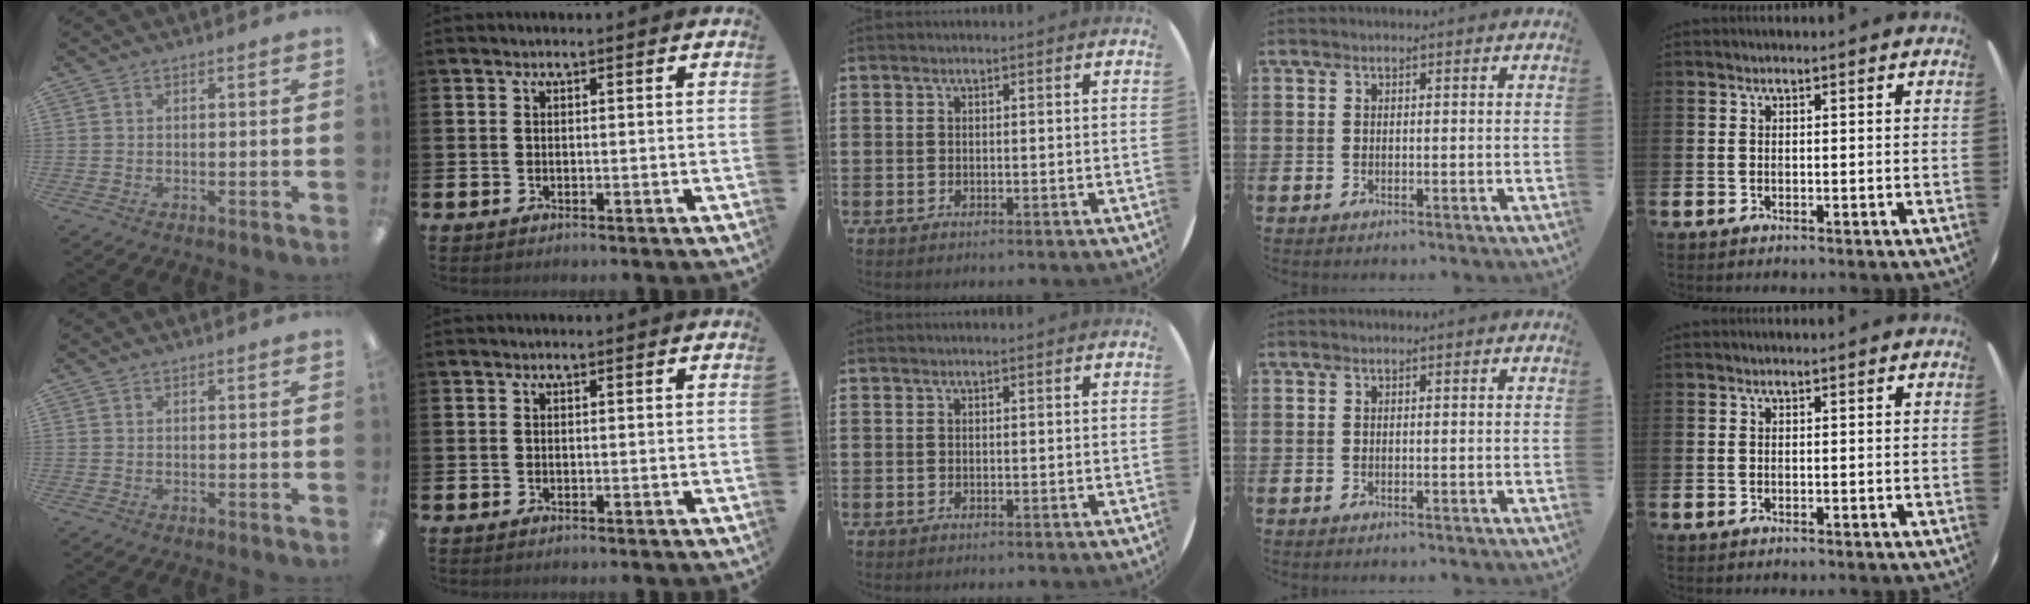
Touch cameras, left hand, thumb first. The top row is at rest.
{}